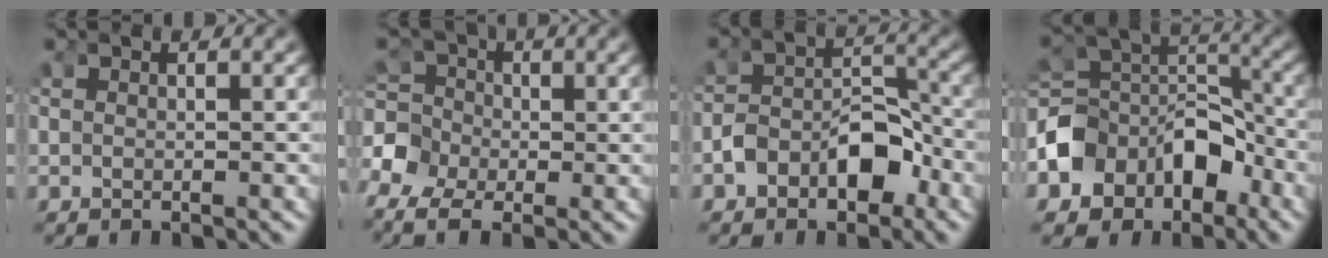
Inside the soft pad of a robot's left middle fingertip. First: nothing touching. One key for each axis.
{"total": 6.3, "fx": -1.4, "fy": 5.4, "fz": 2.9, "tx": -0.064, "ty": -0.023, "tz": -0.025}
{"total": 4.0, "fx": -2.1, "fy": 2.6, "fz": 2.1, "tx": -0.030, "ty": 0.001, "tz": -0.033}
{"total": 7.8, "fx": -2.7, "fy": 6.4, "fz": 3.5, "tx": -0.086, "ty": -0.026, "tz": -0.037}